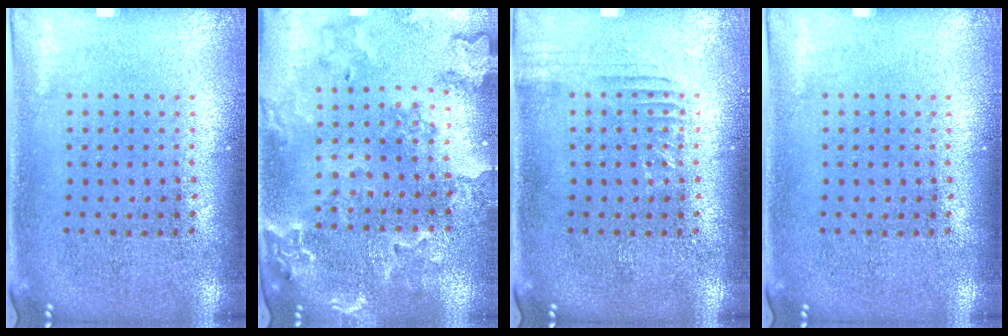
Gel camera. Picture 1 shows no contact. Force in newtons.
{"total": 1.7, "press": 1.7, "slide": 0.3}
{"total": 1.2, "press": 1.2, "slide": 0.3}
{"total": 0.0}